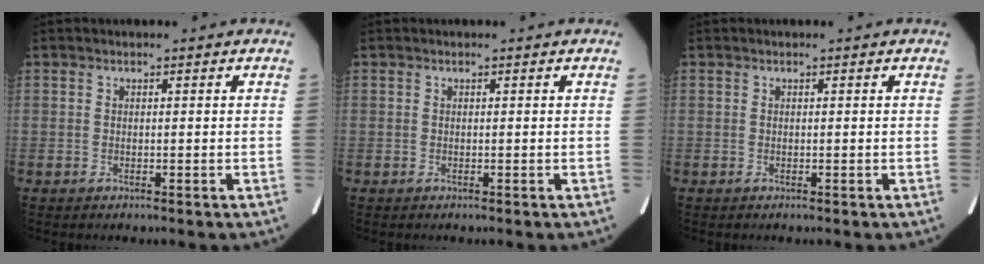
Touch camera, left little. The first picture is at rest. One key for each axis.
{"total": 0.0}
{"total": 0.0}